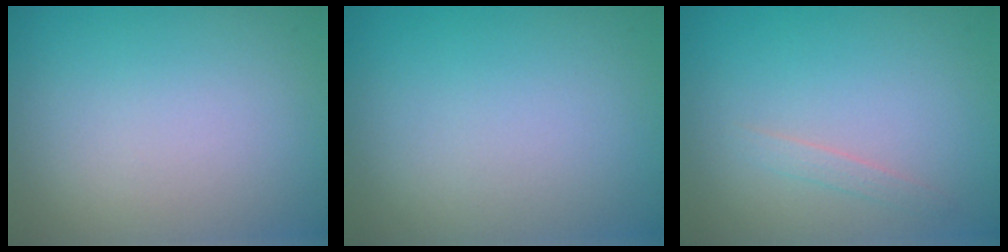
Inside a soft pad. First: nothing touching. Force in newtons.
{"total": 0.0}
{"total": 0.9, "press": 0.9, "slide": 0.0}